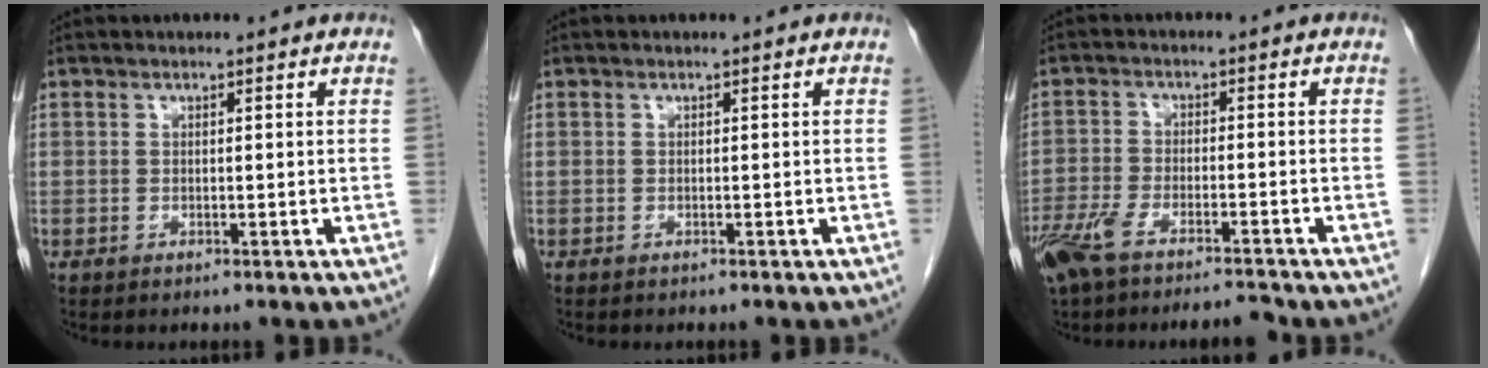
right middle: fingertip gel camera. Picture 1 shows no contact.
{"total": 0.0}
{"total": 9.2, "force": [-7.6, 1.7, 4.9], "torque": [-0.095, -0.008, -0.132]}